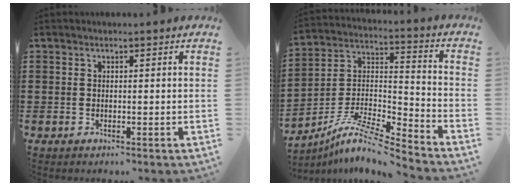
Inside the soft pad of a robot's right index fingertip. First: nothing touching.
{"total": 8.6, "force": [-7.4, 1.1, 4.2], "torque": [-0.092, -0.001, -0.153]}